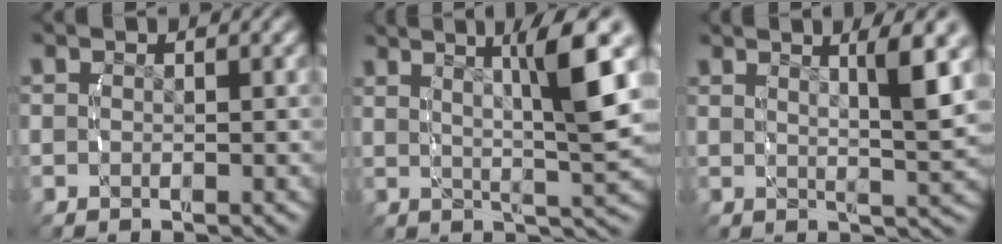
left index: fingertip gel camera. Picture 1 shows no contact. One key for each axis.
{"total": 9.2, "fx": 4.2, "fy": 1.7, "fz": 8.0, "tx": -0.104, "ty": 0.017, "tz": 0.065}
{"total": 6.5, "fx": 3.3, "fy": 0.8, "fz": 5.5, "tx": -0.068, "ty": 0.006, "tz": 0.054}